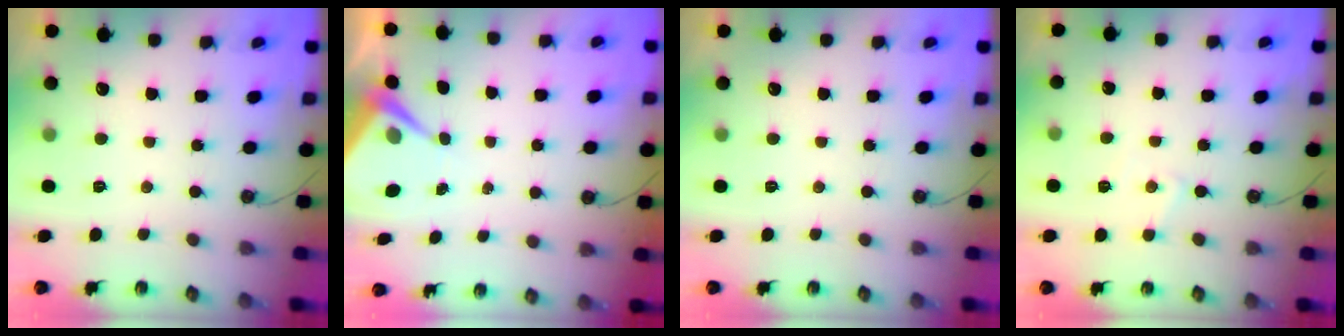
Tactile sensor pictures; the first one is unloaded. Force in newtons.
{"total": 5.5, "press": 5.4, "slide": 0.6}
{"total": 0.0}
{"total": 4.6, "press": 4.6, "slide": 0.3}